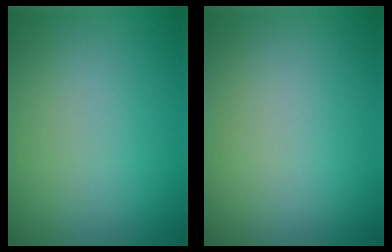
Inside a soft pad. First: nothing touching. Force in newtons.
{"total": 0.0}